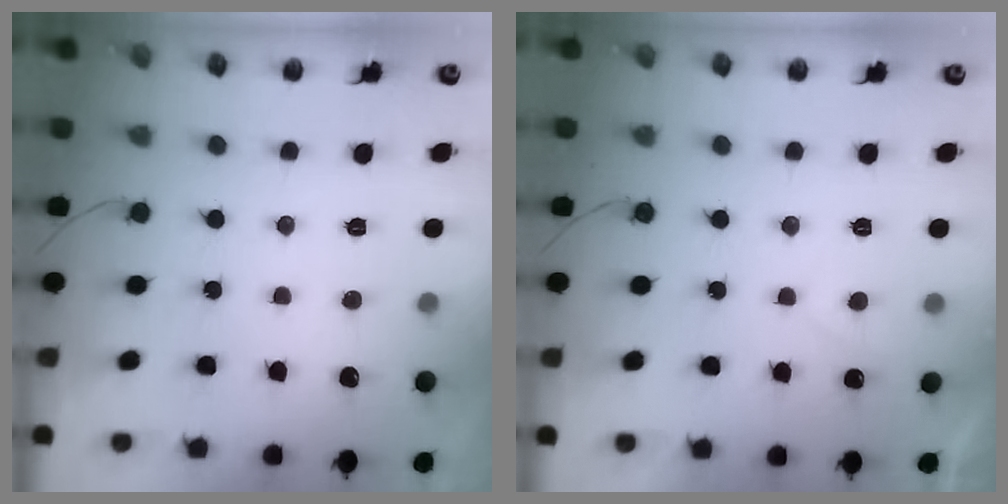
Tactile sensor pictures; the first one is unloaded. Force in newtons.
{"total": 2.8, "press": 2.7, "slide": 0.8}